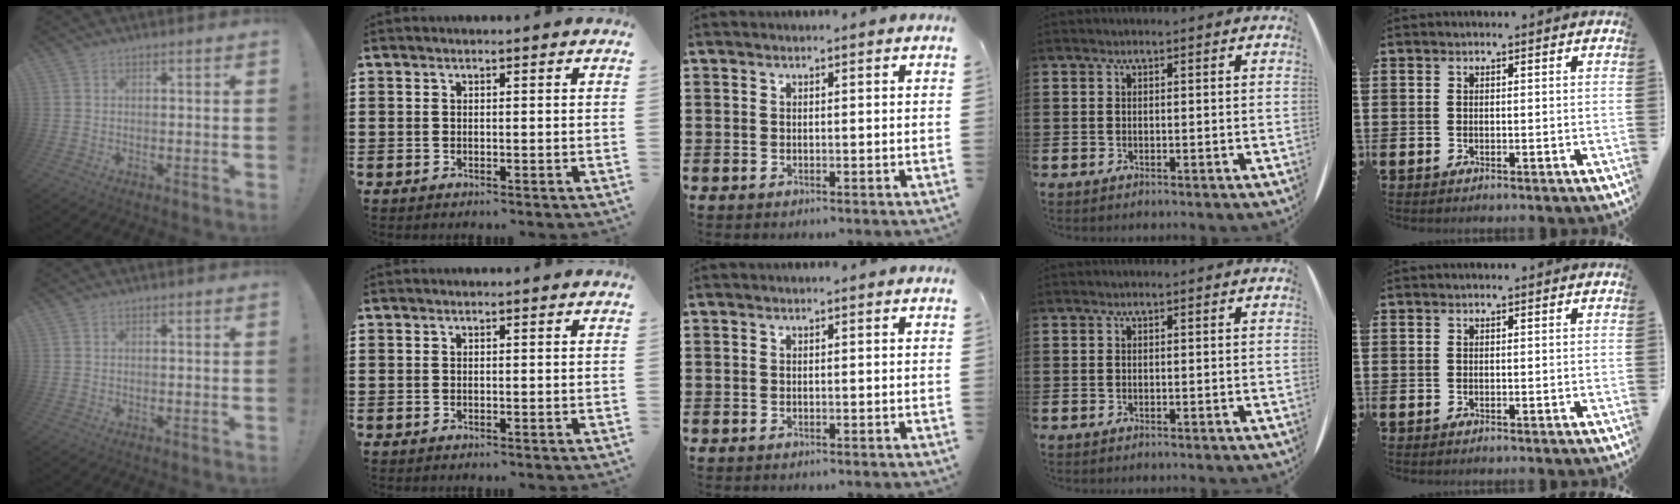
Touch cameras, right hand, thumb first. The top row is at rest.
{}